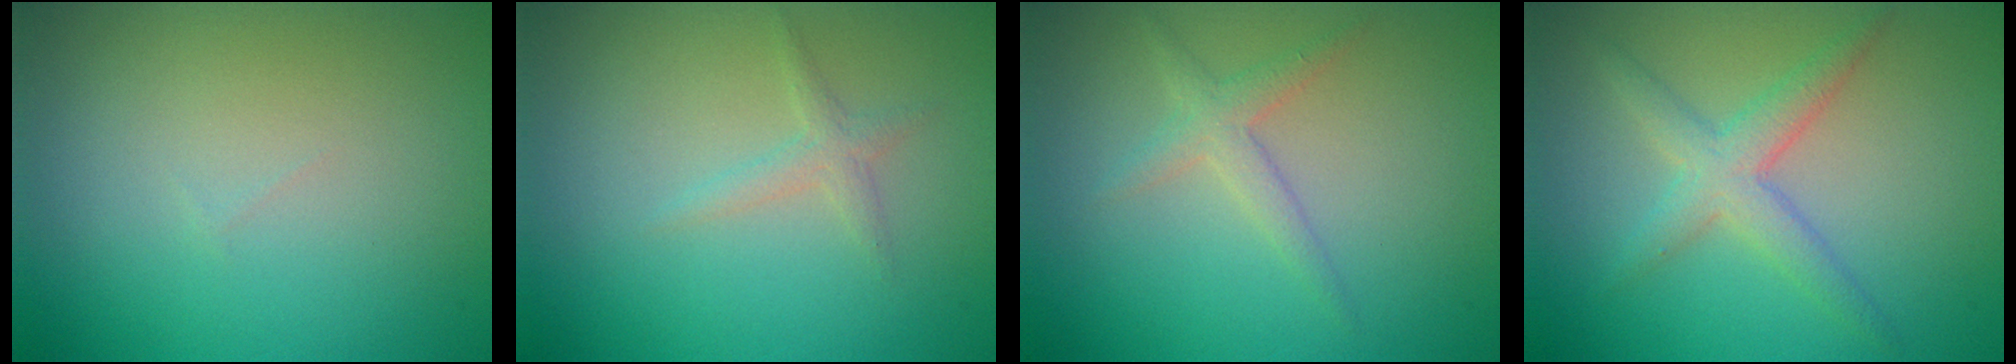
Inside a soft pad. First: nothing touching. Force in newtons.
{"total": 1.3, "press": 1.3, "slide": 0.1}
{"total": 1.8, "press": 1.8, "slide": 0.1}
{"total": 2.4, "press": 2.4, "slide": 0.1}